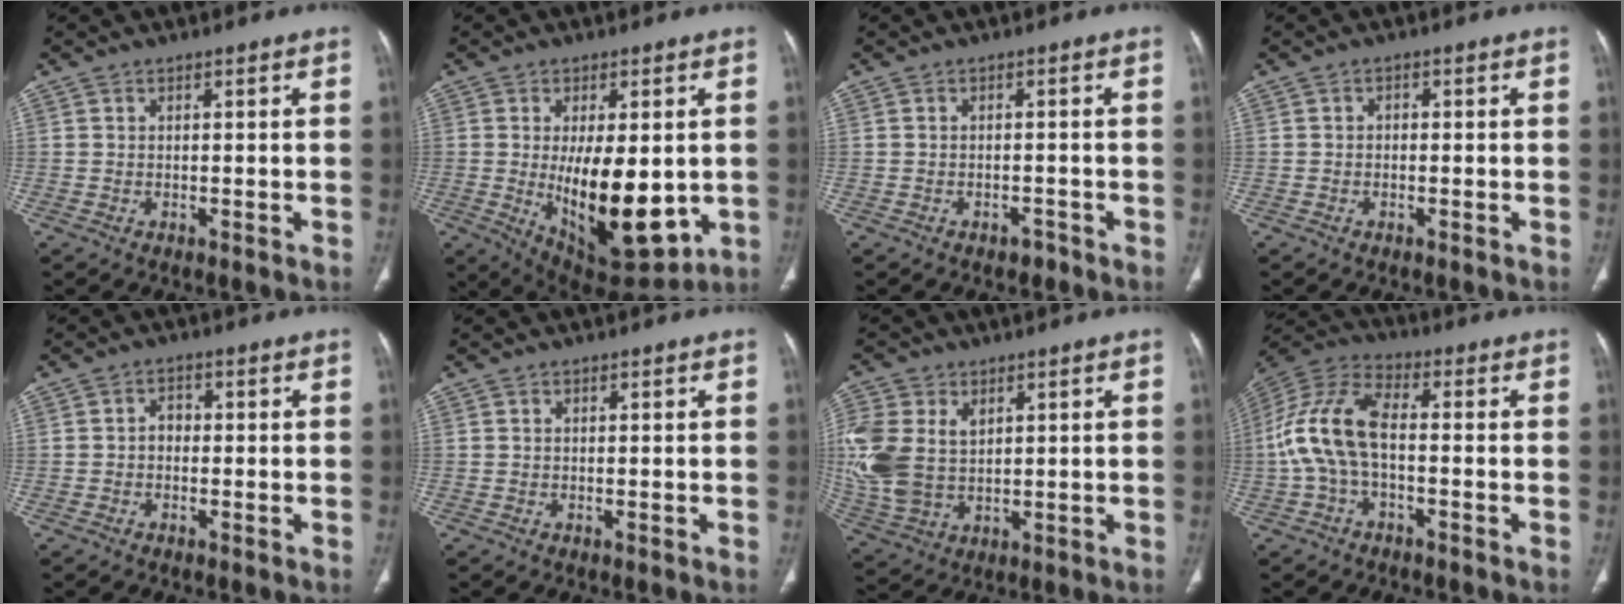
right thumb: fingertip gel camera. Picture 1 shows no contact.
{"total": 18.1, "force": [-1.8, 8.1, 16.0], "torque": [-0.232, -0.029, -0.001]}
{"total": 1.5, "force": [-1.1, 0.9, 0.4], "torque": [-0.004, 0.007, -0.016]}
{"total": 1.0, "force": [-0.2, 0.8, 0.6], "torque": [-0.003, 0.003, -0.007]}
{"total": 2.2, "force": [-0.4, 1.8, 1.3], "torque": [-0.009, 0.010, -0.014]}
{"total": 0.0}
{"total": 15.1, "force": [3.1, 10.6, 10.3], "torque": [-0.249, -0.004, 0.071]}
{"total": 12.4, "force": [-1.3, 6.3, 10.6], "torque": [-0.231, 0.038, -0.033]}